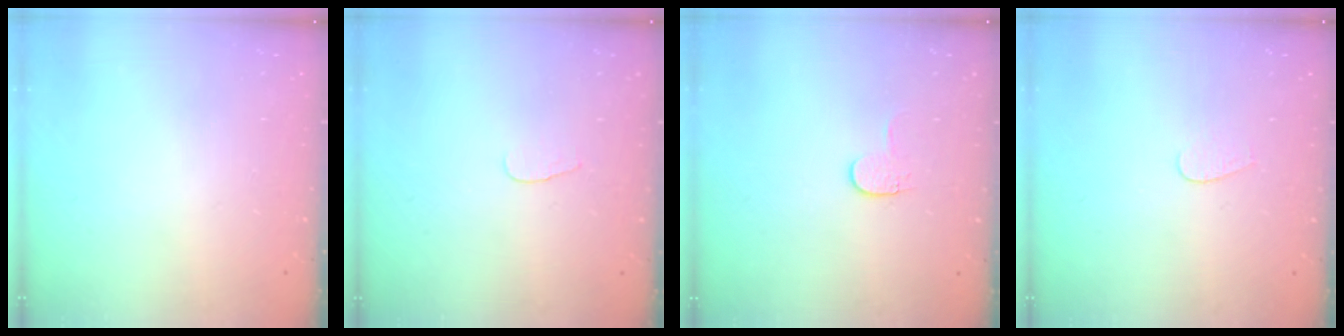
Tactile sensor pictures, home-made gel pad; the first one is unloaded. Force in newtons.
{"total": 2.8, "press": 2.8, "slide": 0.3}
{"total": 3.9, "press": 3.9, "slide": 0.4}
{"total": 3.5, "press": 3.5, "slide": 0.3}